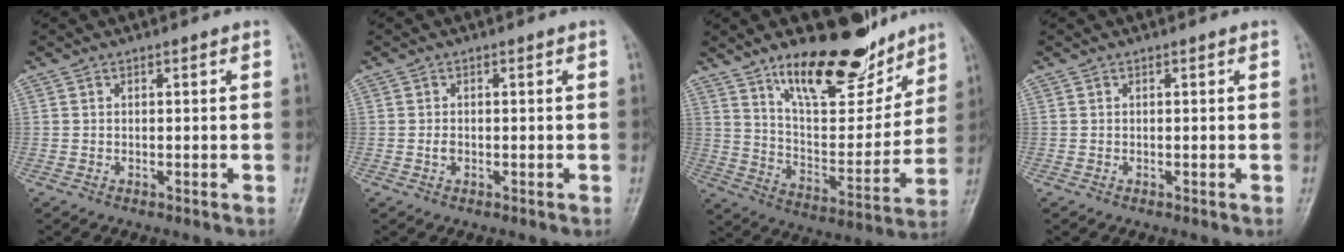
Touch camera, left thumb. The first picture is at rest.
{"total": 0.8, "force": [-0.4, 0.6, 0.4], "torque": [-0.011, 0.000, -0.009]}
{"total": 19.5, "force": [13.8, 7.6, 11.4], "torque": [-0.129, -0.088, 0.230]}
{"total": 0.0}